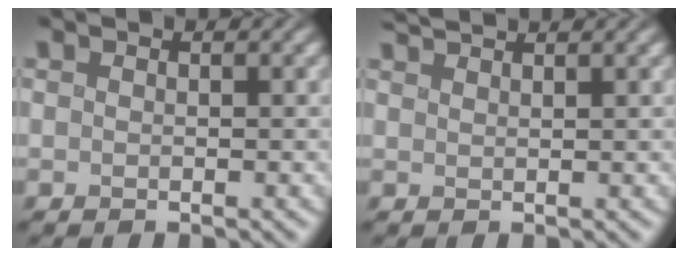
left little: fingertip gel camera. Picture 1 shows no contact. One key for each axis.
{"total": 2.3, "fx": 2.1, "fy": 0.2, "fz": 0.8, "tx": -0.003, "ty": 0.012, "tz": 0.026}